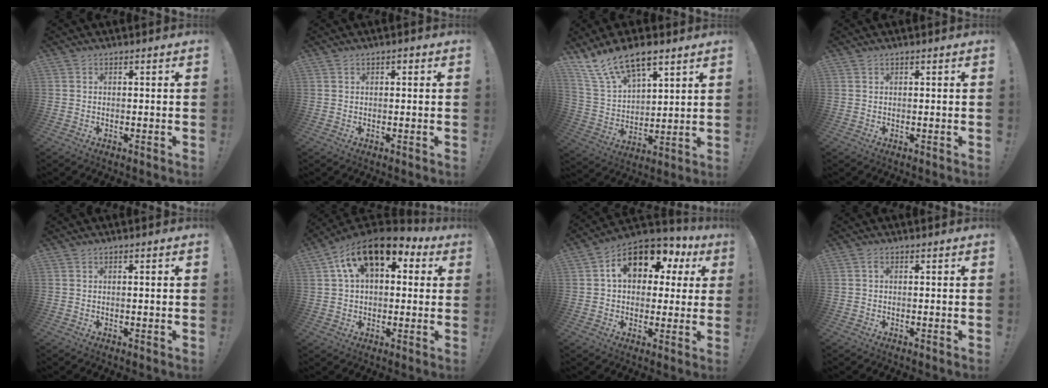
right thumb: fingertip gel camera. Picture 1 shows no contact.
{"total": 0.6, "force": [-0.1, 0.5, 0.3], "torque": [-0.002, 0.002, -0.004]}
{"total": 14.6, "force": [10.1, 6.8, 8.0], "torque": [-0.152, -0.063, 0.189]}
{"total": 0.0}
{"total": 1.1, "force": [0.1, -0.3, 1.0], "torque": [-0.011, -0.005, -0.002]}
{"total": 14.1, "force": [7.2, 7.8, 9.2], "torque": [-0.155, -0.030, 0.132]}
{"total": 14.2, "force": [5.7, 9.0, 9.5], "torque": [-0.149, -0.018, 0.099]}
{"total": 0.7, "force": [0.2, 0.5, 0.5], "torque": [-0.013, 0.005, 0.003]}